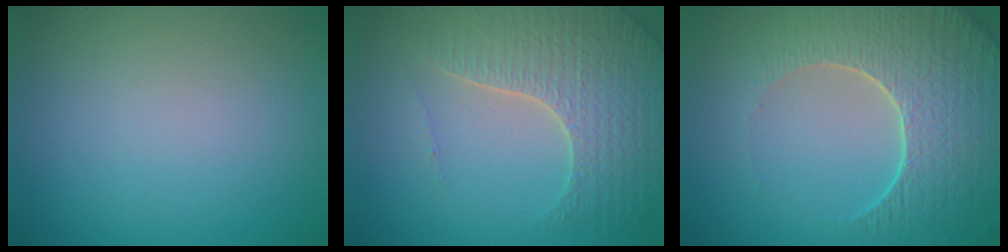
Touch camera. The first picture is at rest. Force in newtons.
{"total": 5.0, "press": 4.4, "slide": 2.3}
{"total": 6.6, "press": 5.4, "slide": 3.8}